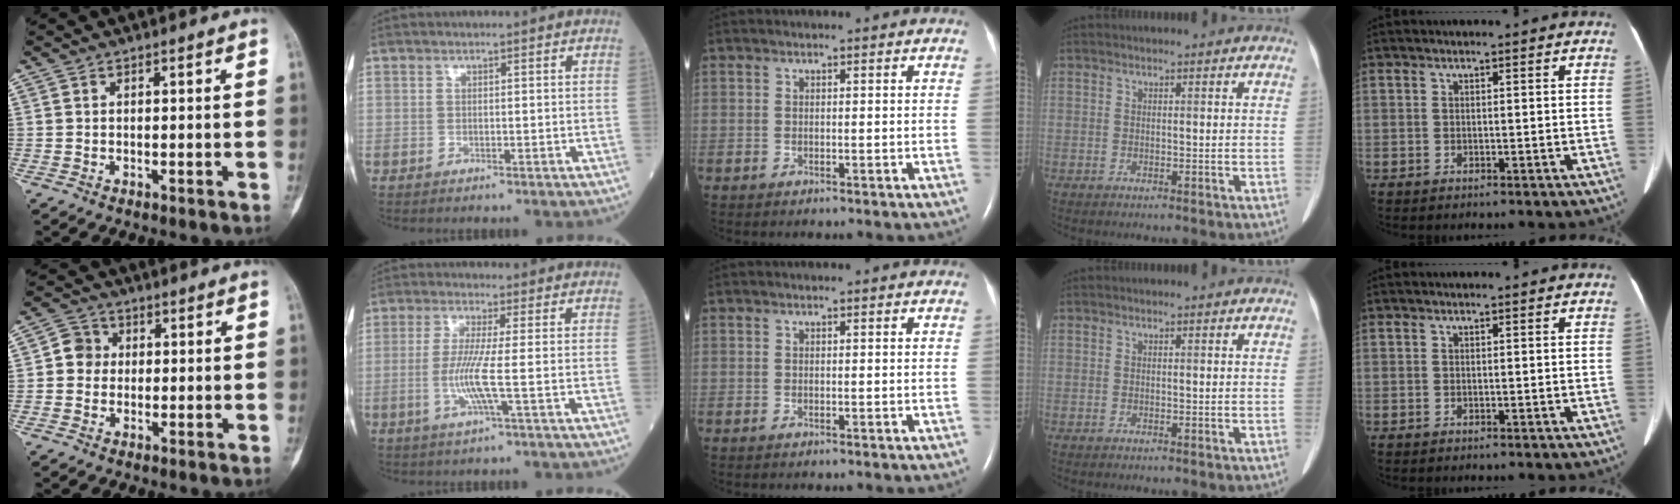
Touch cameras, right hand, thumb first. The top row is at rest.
{"thumb": {"total": 4.5, "force": [0.3, 4.3, 1.4], "torque": [0.000, 0.010, -0.003]}, "index": {"total": 5.9, "force": [-1.1, -0.7, 5.7], "torque": [-0.123, -0.012, -0.025]}}